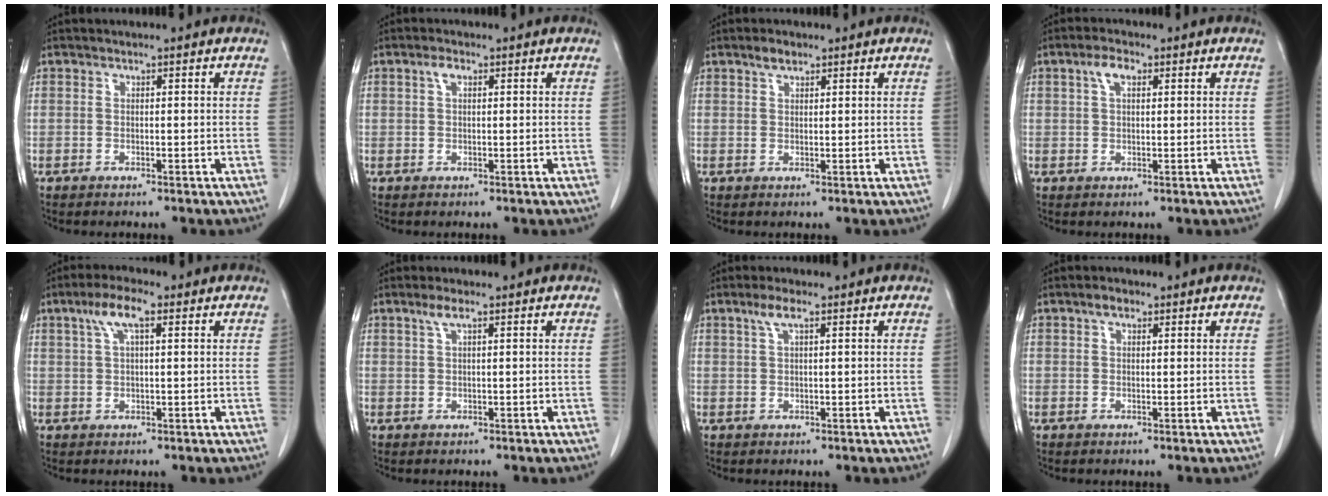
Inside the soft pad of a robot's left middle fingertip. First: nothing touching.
{"total": 1.6, "force": [0.7, 0.7, 1.2], "torque": [-0.026, 0.008, 0.014]}
{"total": 2.0, "force": [1.5, 0.8, 1.1], "torque": [-0.023, 0.004, 0.027]}
{"total": 3.1, "force": [1.4, 1.4, 2.4], "torque": [-0.050, 0.010, 0.027]}
{"total": 5.2, "force": [2.5, 1.2, 4.4], "torque": [-0.093, 0.017, 0.047]}
{"total": 2.0, "force": [1.2, 0.2, 1.6], "torque": [-0.040, 0.006, 0.026]}
{"total": 2.6, "force": [1.5, 0.4, 2.1], "torque": [-0.049, 0.008, 0.030]}
{"total": 1.8, "force": [1.1, 1.0, 1.1], "torque": [-0.022, 0.007, 0.018]}